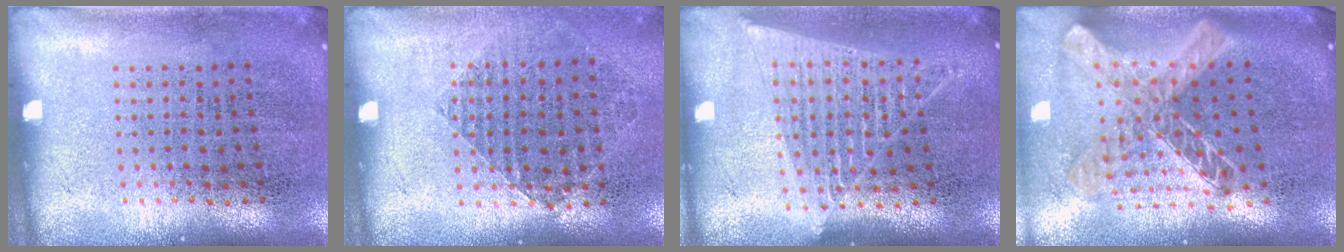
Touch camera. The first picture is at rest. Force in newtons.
{"total": 0.9, "press": 0.8, "slide": 0.3}
{"total": 1.5, "press": 1.4, "slide": 0.6}
{"total": 1.8, "press": 1.5, "slide": 0.9}